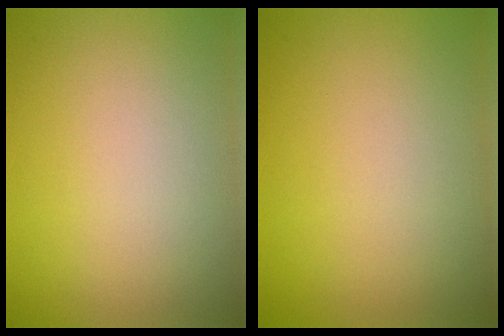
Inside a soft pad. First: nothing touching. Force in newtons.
{"total": 0.0}